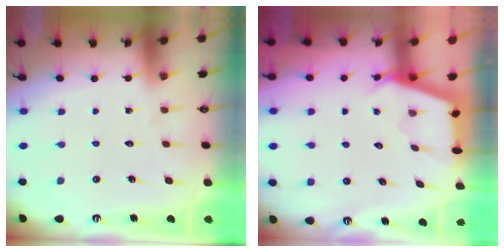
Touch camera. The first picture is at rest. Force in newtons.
{"total": 2.7, "press": 2.7, "slide": 0.3}